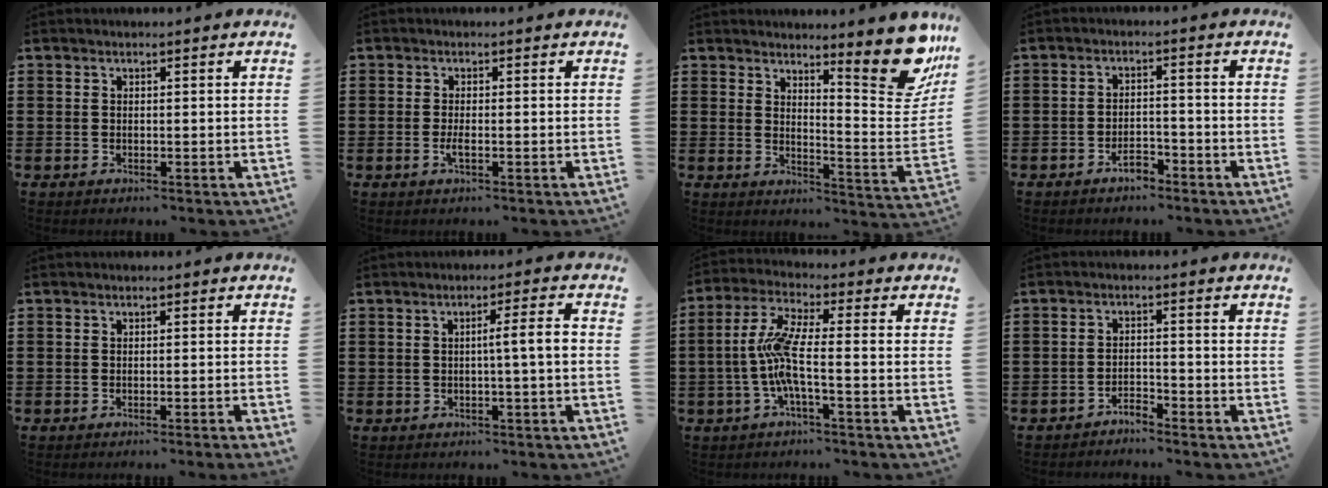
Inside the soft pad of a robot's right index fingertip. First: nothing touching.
{"total": 1.6, "force": [-0.5, 0.2, 1.5], "torque": [-0.036, -0.008, -0.010]}
{"total": 11.2, "force": [8.5, 2.5, 6.8], "torque": [-0.093, -0.066, 0.143]}
{"total": 3.3, "force": [-2.6, 1.2, 1.5], "torque": [-0.028, 0.008, -0.053]}
{"total": 0.9, "force": [-0.8, -0.2, 0.4], "torque": [-0.009, -0.001, -0.015]}
{"total": 3.8, "force": [-0.3, 0.0, 3.8], "torque": [-0.069, -0.001, -0.009]}
{"total": 7.7, "force": [-1.7, 1.2, 7.4], "torque": [-0.172, -0.015, -0.042]}
{"total": 2.4, "force": [-2.4, 0.1, -0.1], "torque": [-0.006, 0.004, -0.052]}